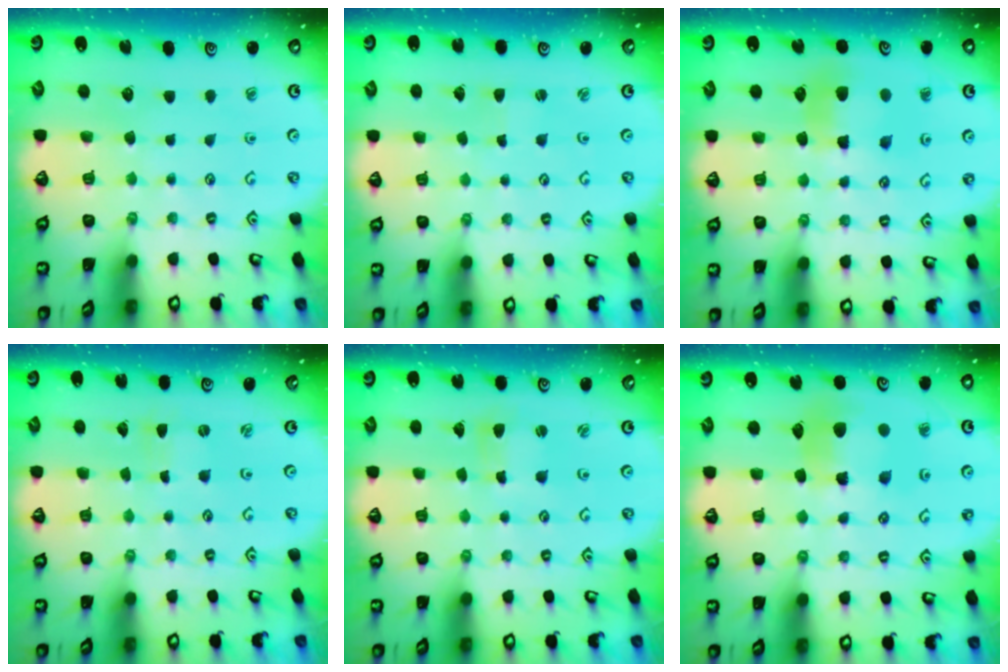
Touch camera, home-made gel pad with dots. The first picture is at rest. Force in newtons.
{"total": 0.9, "press": 0.8, "slide": 0.1}
{"total": 6.6, "press": 6.6, "slide": 0.8}
{"total": 0.0}
{"total": 3.0, "press": 2.9, "slide": 0.4}
{"total": 9.7, "press": 9.6, "slide": 1.4}